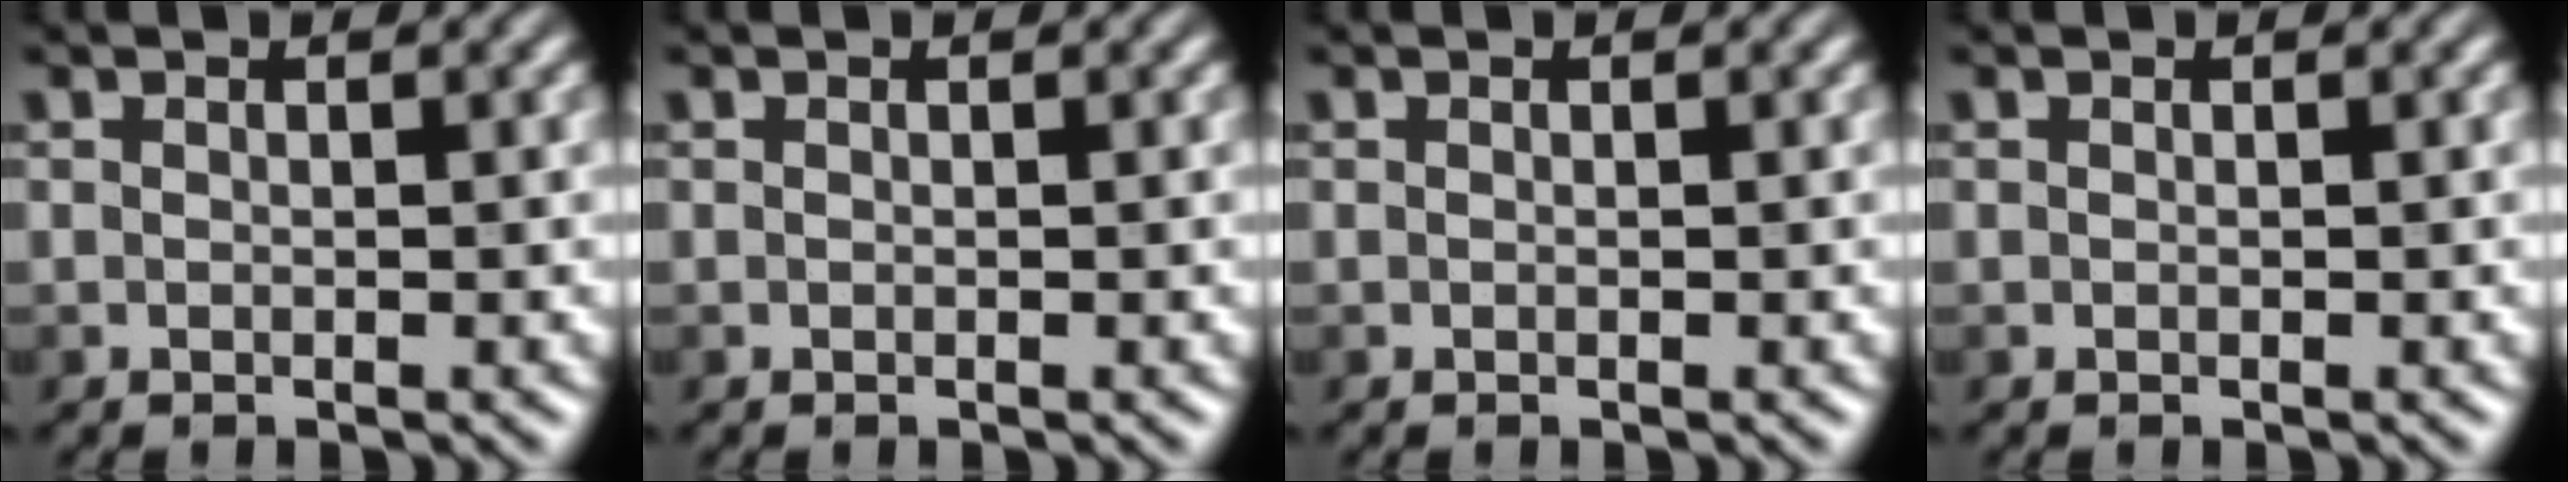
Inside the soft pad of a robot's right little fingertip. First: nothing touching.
{"total": 0.0}
{"total": 0.0}
{"total": 0.0}